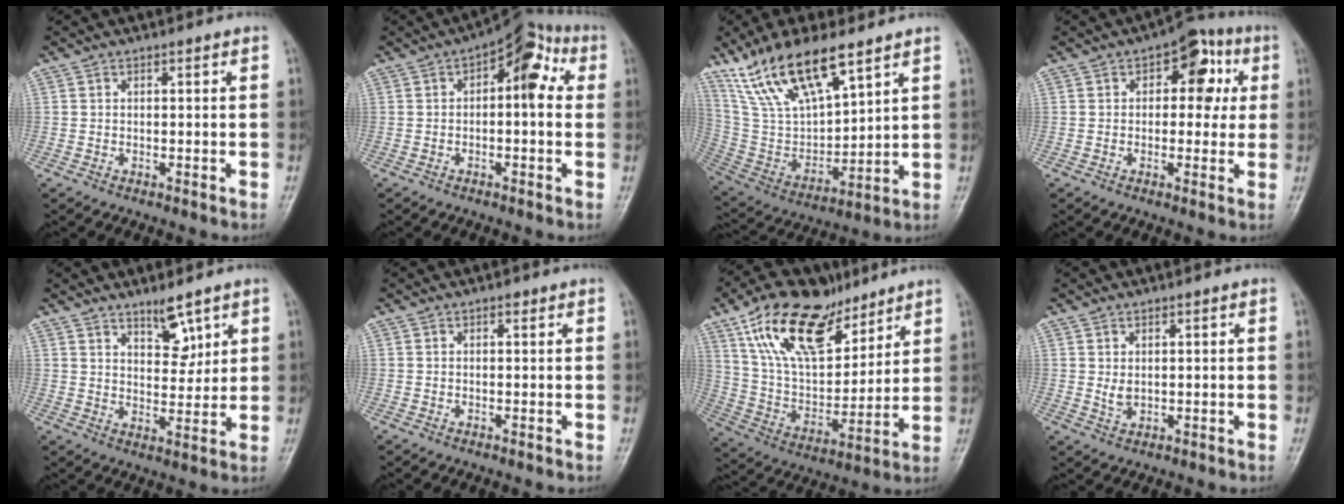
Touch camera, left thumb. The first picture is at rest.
{"total": 9.5, "force": [1.7, 4.6, 8.1], "torque": [-0.079, 0.032, 0.012]}
{"total": 18.2, "force": [12.1, 6.6, 11.8], "torque": [-0.198, -0.044, 0.246]}
{"total": 9.6, "force": [2.3, 5.8, 7.3], "torque": [-0.043, 0.013, 0.020]}
{"total": 6.2, "force": [4.0, 2.6, 3.9], "torque": [-0.041, -0.034, 0.067]}
{"total": 0.8, "force": [0.4, 0.5, 0.4], "torque": [-0.001, 0.000, 0.002]}
{"total": 22.7, "force": [13.5, 11.6, 14.1], "torque": [-0.211, -0.039, 0.251]}
{"total": 2.3, "force": [0.5, 1.6, 1.6], "torque": [-0.023, -0.004, 0.013]}